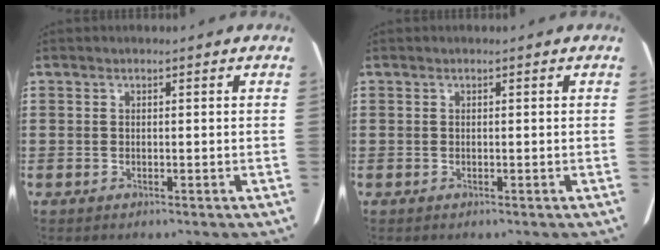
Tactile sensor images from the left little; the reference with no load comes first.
{"total": 0.0}